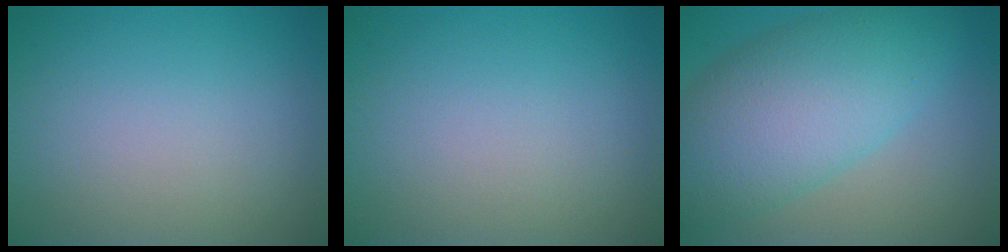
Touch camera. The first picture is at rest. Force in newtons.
{"total": 0.0}
{"total": 9.5, "press": 9.5, "slide": 0.2}